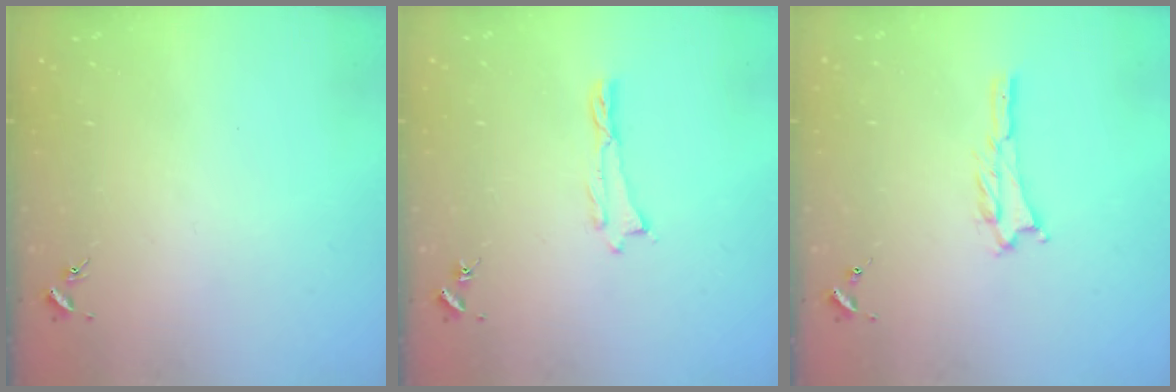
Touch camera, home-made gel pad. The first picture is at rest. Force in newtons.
{"total": 0.0}
{"total": 1.2, "press": 1.2, "slide": 0.2}